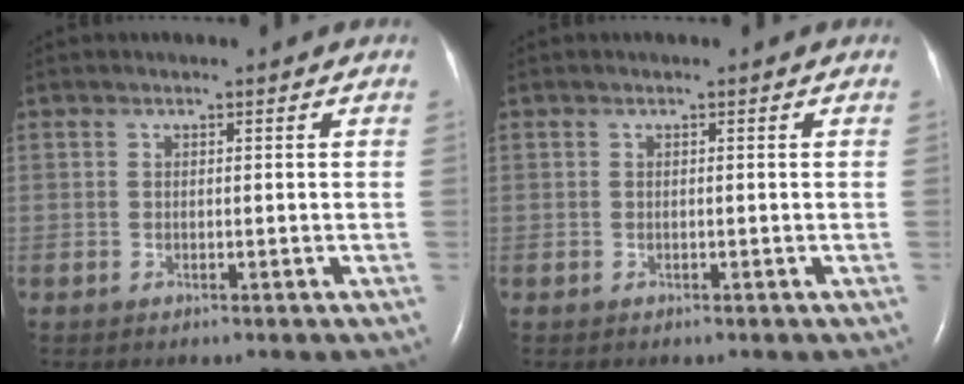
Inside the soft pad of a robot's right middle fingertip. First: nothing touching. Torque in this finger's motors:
{"motor_torque": [-0.06, 0.10, 0.05, 0.03]}